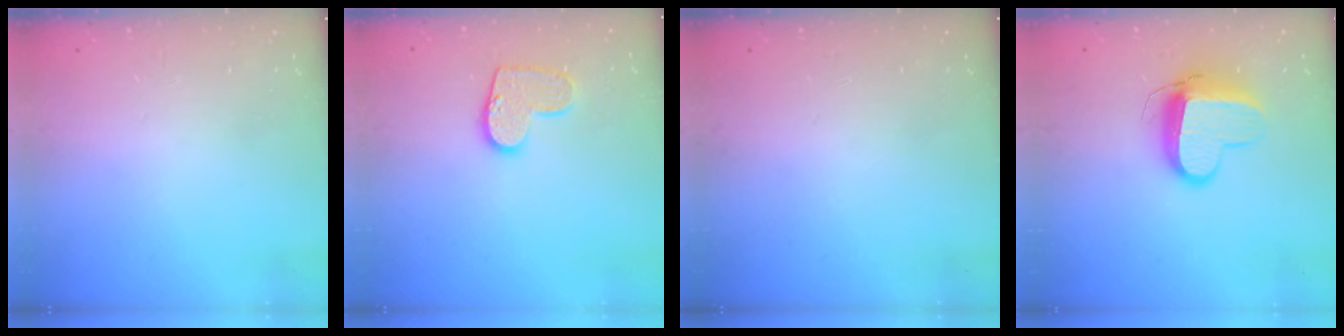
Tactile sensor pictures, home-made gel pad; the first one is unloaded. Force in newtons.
{"total": 10.2, "press": 10.2, "slide": 0.2}
{"total": 0.0}
{"total": 11.7, "press": 11.6, "slide": 1.3}